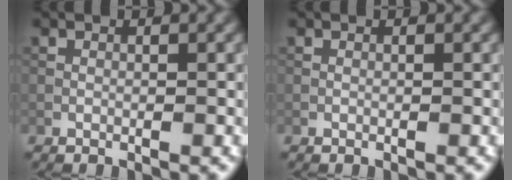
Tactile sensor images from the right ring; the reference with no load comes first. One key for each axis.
{"total": 0.0}